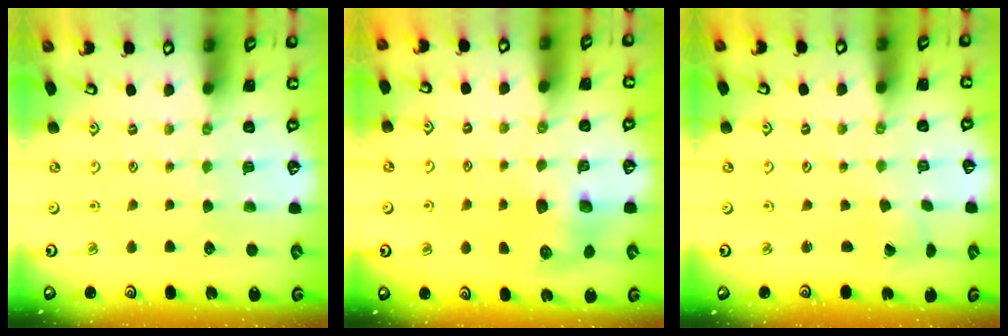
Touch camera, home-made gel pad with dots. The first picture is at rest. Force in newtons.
{"total": 7.4, "press": 7.4, "slide": 0.3}
{"total": 0.6, "press": 0.6, "slide": 0.0}